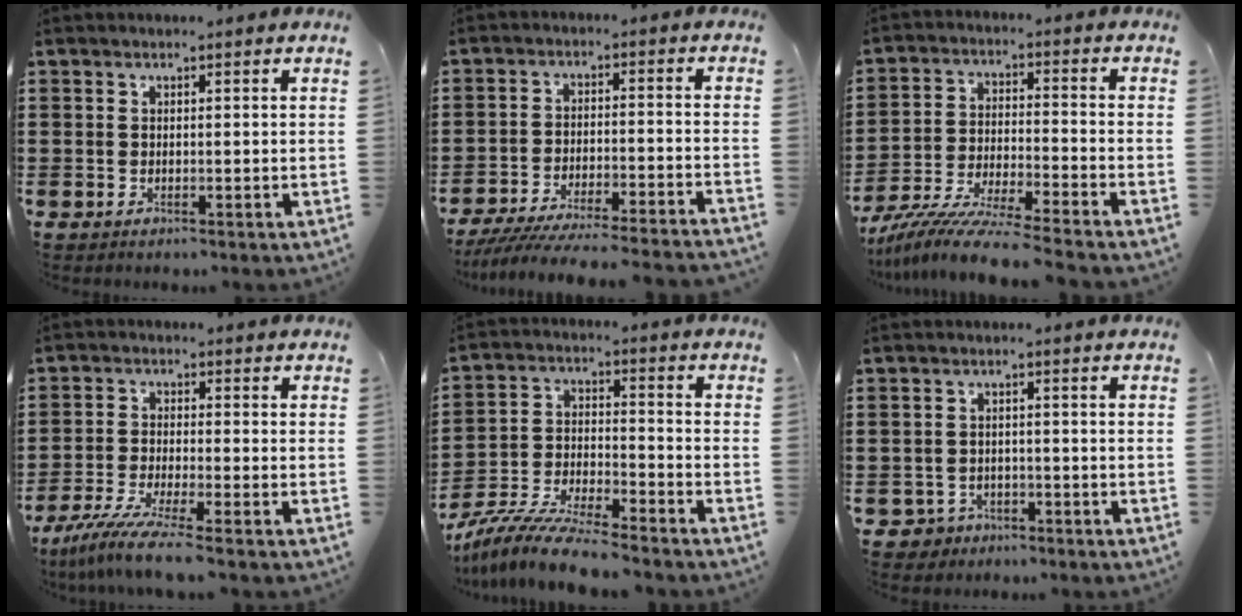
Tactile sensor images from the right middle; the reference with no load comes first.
{"total": 5.9, "force": [-5.6, -0.2, 1.8], "torque": [-0.039, -0.013, -0.110]}
{"total": 8.8, "force": [-8.1, -0.6, 3.2], "torque": [-0.064, -0.008, -0.161]}
{"total": 6.2, "force": [-4.9, -0.6, 3.7], "torque": [-0.088, -0.027, -0.097]}
{"total": 9.3, "force": [-8.7, 0.1, 3.1], "torque": [-0.060, 0.008, -0.171]}
{"total": 2.1, "force": [-1.7, 1.1, 0.1], "torque": [-0.011, 0.001, -0.039]}